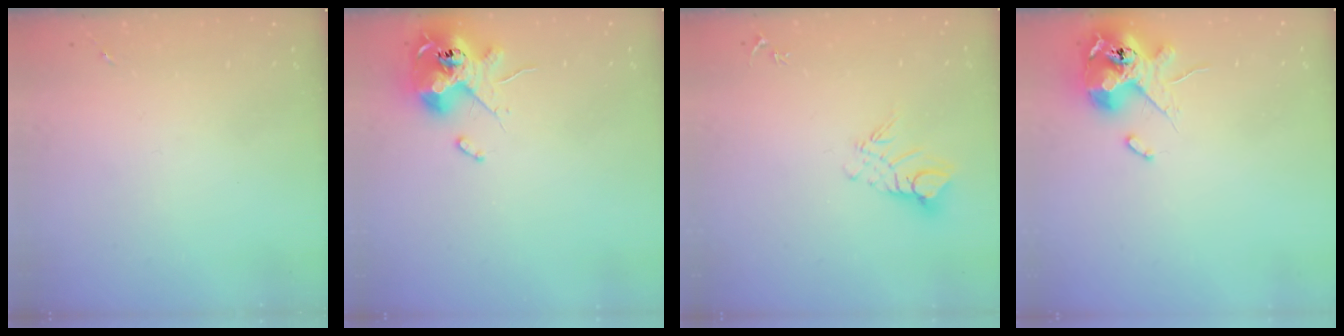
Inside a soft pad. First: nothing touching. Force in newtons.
{"total": 12.0, "press": 11.8, "slide": 1.9}
{"total": 9.1, "press": 9.1, "slide": 0.9}
{"total": 12.7, "press": 12.5, "slide": 2.1}